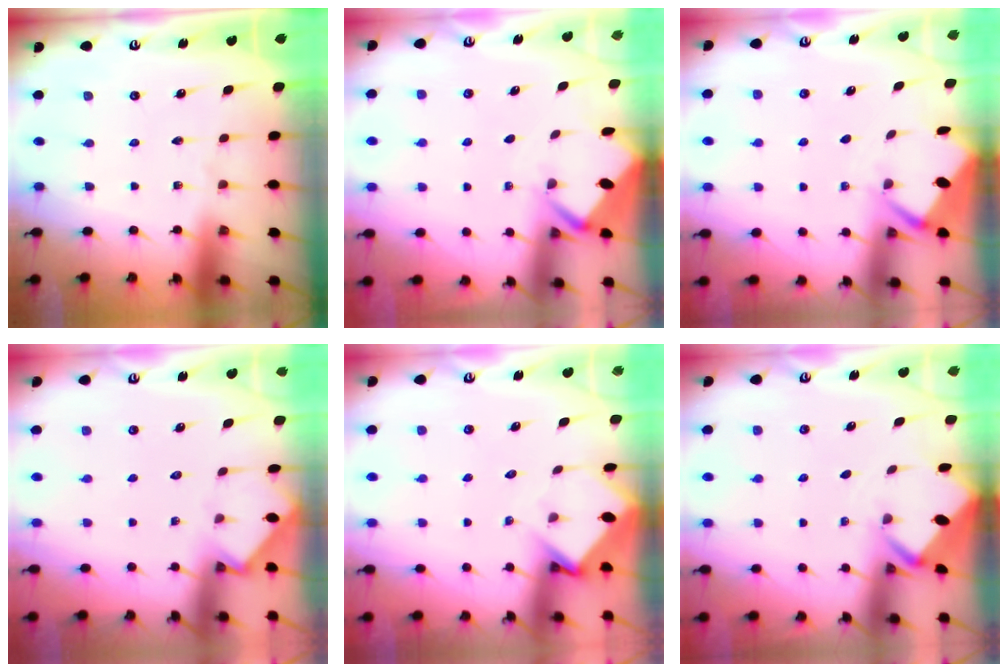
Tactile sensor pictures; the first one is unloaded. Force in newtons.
{"total": 2.7, "press": 2.7, "slide": 0.2}
{"total": 2.6, "press": 2.6, "slide": 0.4}
{"total": 2.6, "press": 2.6, "slide": 0.4}
{"total": 3.6, "press": 3.6, "slide": 0.3}
{"total": 2.1, "press": 2.1, "slide": 0.0}